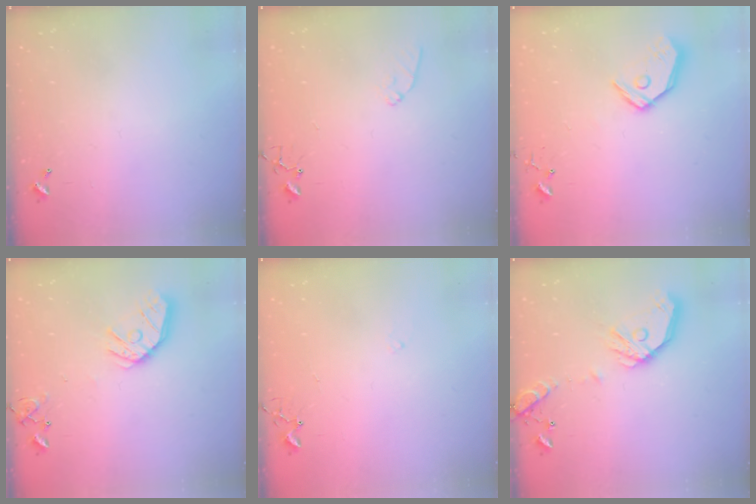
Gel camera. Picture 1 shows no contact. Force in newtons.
{"total": 6.4, "press": 6.4, "slide": 0.6}
{"total": 12.4, "press": 12.2, "slide": 1.9}
{"total": 14.4, "press": 14.3, "slide": 1.9}
{"total": 6.5, "press": 6.5, "slide": 0.7}
{"total": 15.7, "press": 15.4, "slide": 2.5}